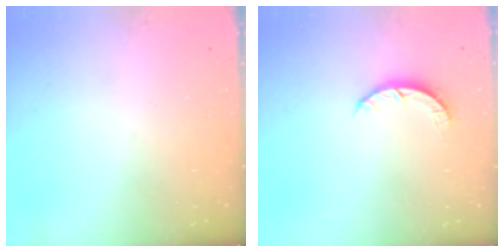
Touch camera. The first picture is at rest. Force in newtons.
{"total": 2.7, "press": 2.7, "slide": 0.4}